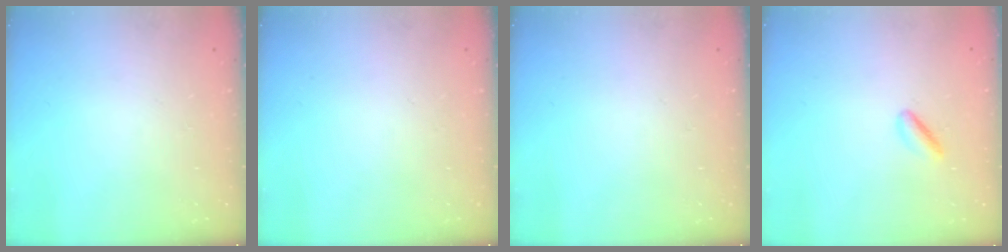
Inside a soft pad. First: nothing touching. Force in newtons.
{"total": 0.0}
{"total": 0.0}
{"total": 3.6, "press": 3.4, "slide": 1.3}